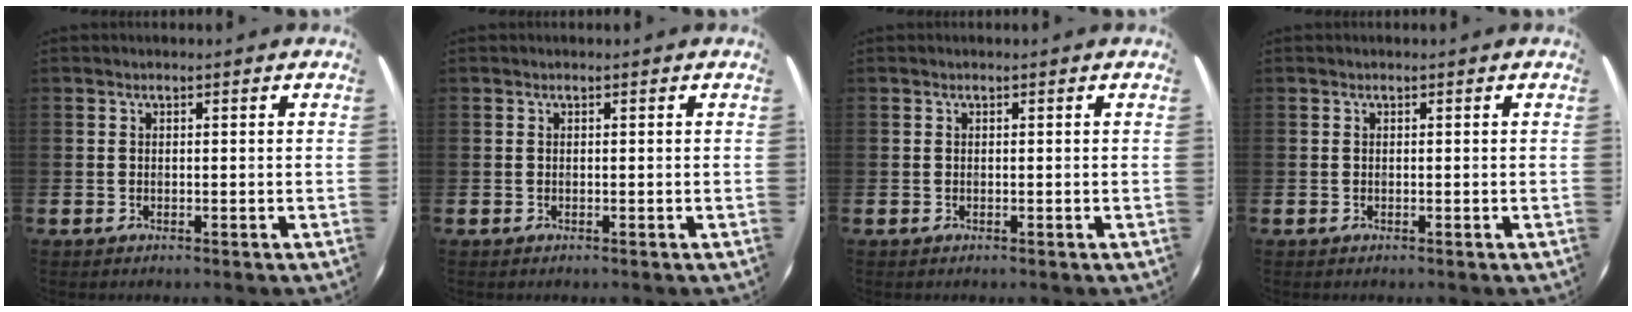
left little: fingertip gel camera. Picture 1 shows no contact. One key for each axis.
{"total": 0.0}
{"total": 0.0}
{"total": 0.0}